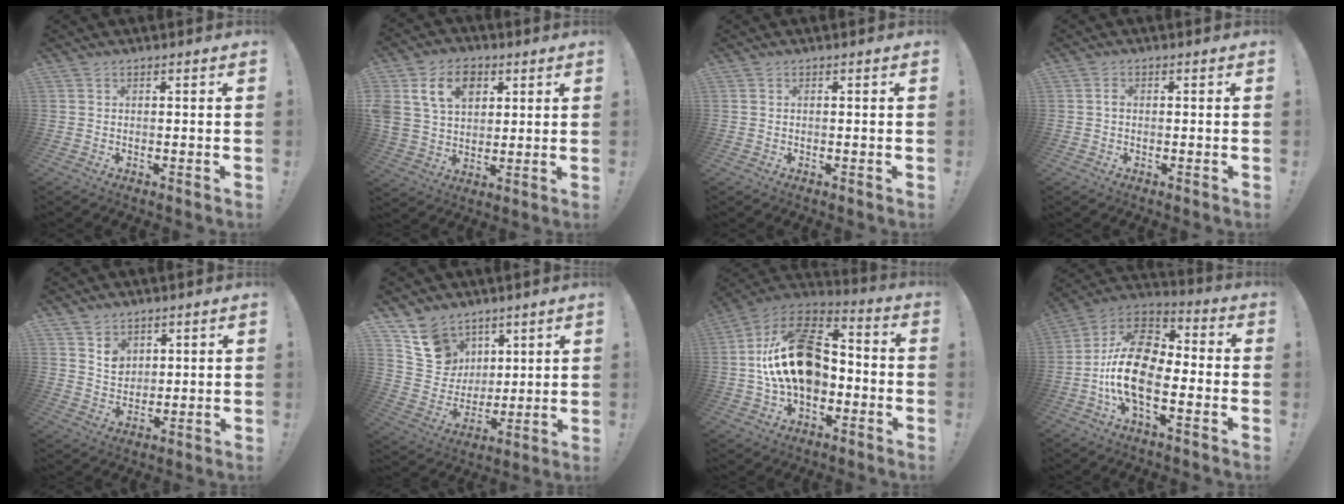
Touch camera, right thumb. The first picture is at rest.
{"total": 13.9, "force": [5.6, 10.4, 7.5], "torque": [-0.125, -0.013, 0.106]}
{"total": 0.0}
{"total": 0.8, "force": [-0.3, 0.6, 0.5], "torque": [-0.014, 0.007, -0.007]}
{"total": 5.7, "force": [3.6, 4.2, 1.2], "torque": [-0.010, -0.031, 0.066]}
{"total": 12.8, "force": [8.2, 9.4, 3.1], "torque": [-0.059, -0.057, 0.167]}
{"total": 22.3, "force": [0.7, 14.2, 17.2], "torque": [-0.307, 0.020, 0.018]}
{"total": 19.1, "force": [-4.1, 10.8, 15.2], "torque": [-0.287, 0.031, -0.063]}